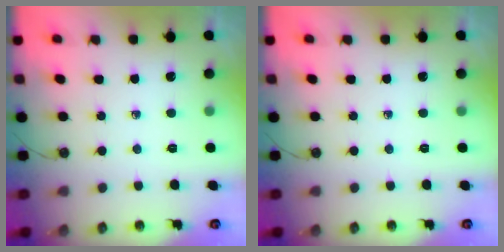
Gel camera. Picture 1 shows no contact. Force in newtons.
{"total": 0.0}